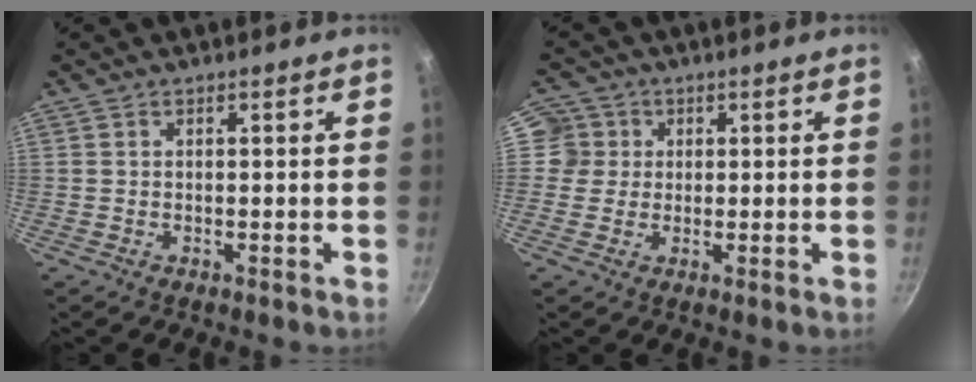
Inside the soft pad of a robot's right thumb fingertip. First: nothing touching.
{"total": 4.6, "force": [0.9, 4.5, 0.5], "torque": [0.033, 0.004, 0.005]}